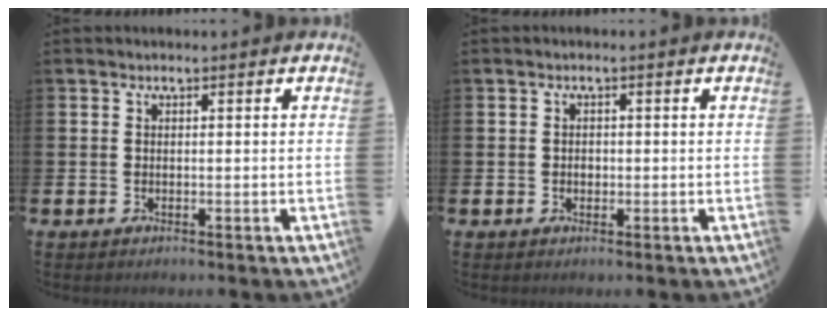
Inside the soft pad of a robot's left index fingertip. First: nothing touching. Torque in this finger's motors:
{"motor_torque": [0.12, 0.10, 0.00, 0.01]}